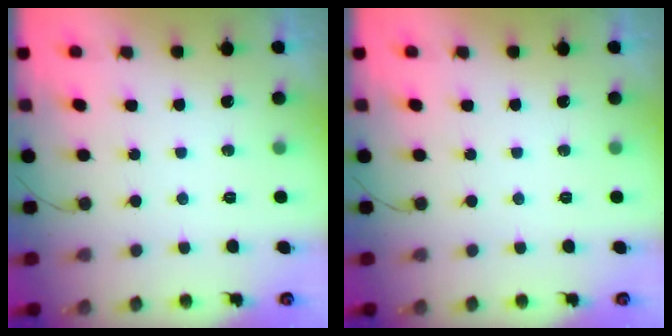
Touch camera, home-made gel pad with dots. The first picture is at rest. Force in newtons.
{"total": 0.0}